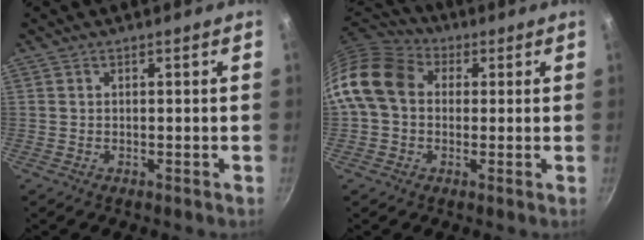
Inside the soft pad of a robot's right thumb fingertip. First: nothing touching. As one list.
[{"total": 13.3, "force": [1.5, 10.5, 8.1], "torque": [-0.132, 0.027, 0.009]}]